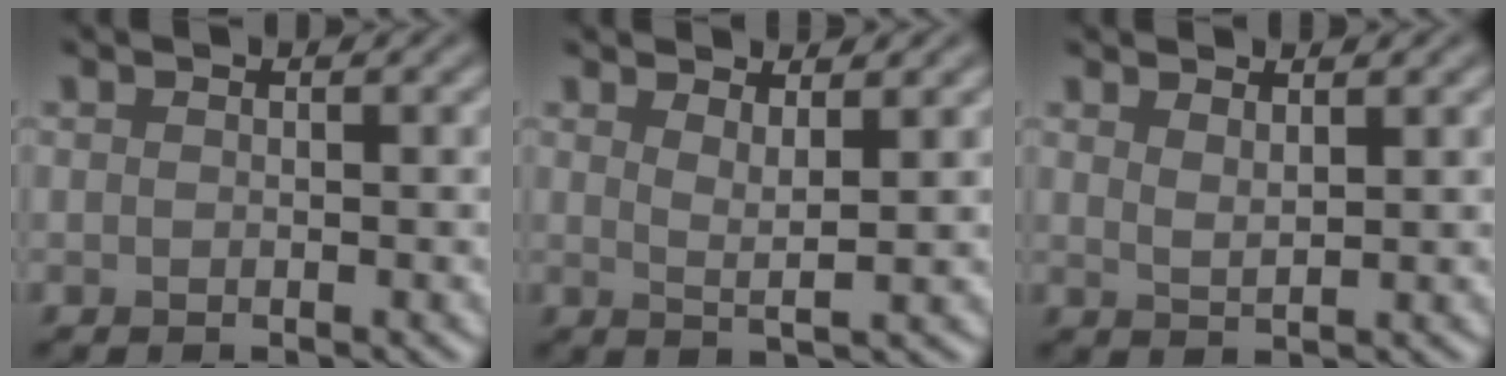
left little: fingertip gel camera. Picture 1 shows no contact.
{"total": 2.5, "force": [1.5, 0.5, 1.9], "torque": [-0.026, -0.006, 0.023]}
{"total": 1.6, "force": [1.3, 0.3, 0.8], "torque": [-0.016, -0.001, 0.023]}